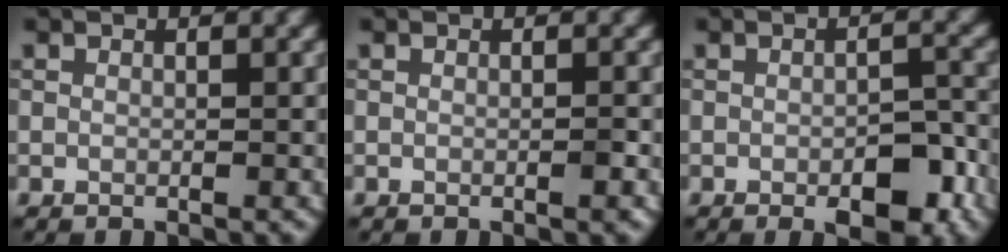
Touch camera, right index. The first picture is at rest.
{"total": 0.6, "force": [-0.2, 0.0, 0.6], "torque": [-0.009, 0.002, -0.004]}
{"total": 5.1, "force": [-2.5, 1.9, 4.0], "torque": [-0.052, 0.002, -0.031]}